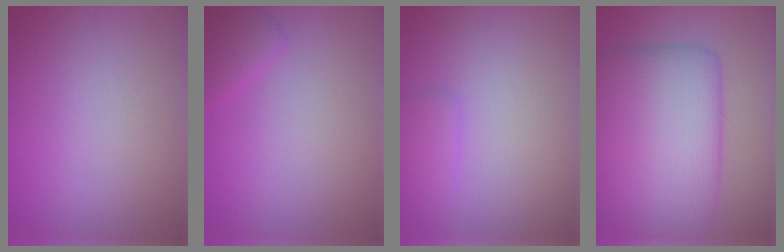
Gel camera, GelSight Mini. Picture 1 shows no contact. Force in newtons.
{"total": 1.9, "press": 1.9, "slide": 0.1}
{"total": 1.5, "press": 1.5, "slide": 0.1}
{"total": 10.2, "press": 10.2, "slide": 0.1}